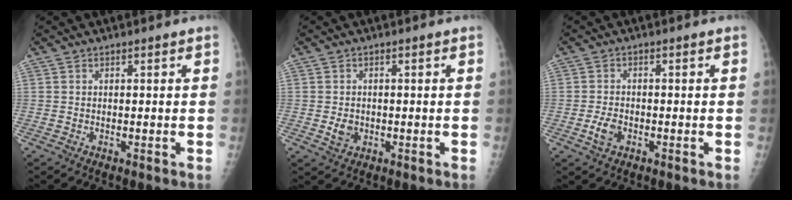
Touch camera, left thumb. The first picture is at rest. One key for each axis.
{"total": 2.7, "fx": -0.5, "fy": 2.2, "fz": 1.5, "tx": -0.018, "ty": 0.001, "tz": -0.003}
{"total": 3.2, "fx": -1.3, "fy": 2.0, "fz": 2.1, "tx": -0.040, "ty": 0.005, "tz": -0.023}